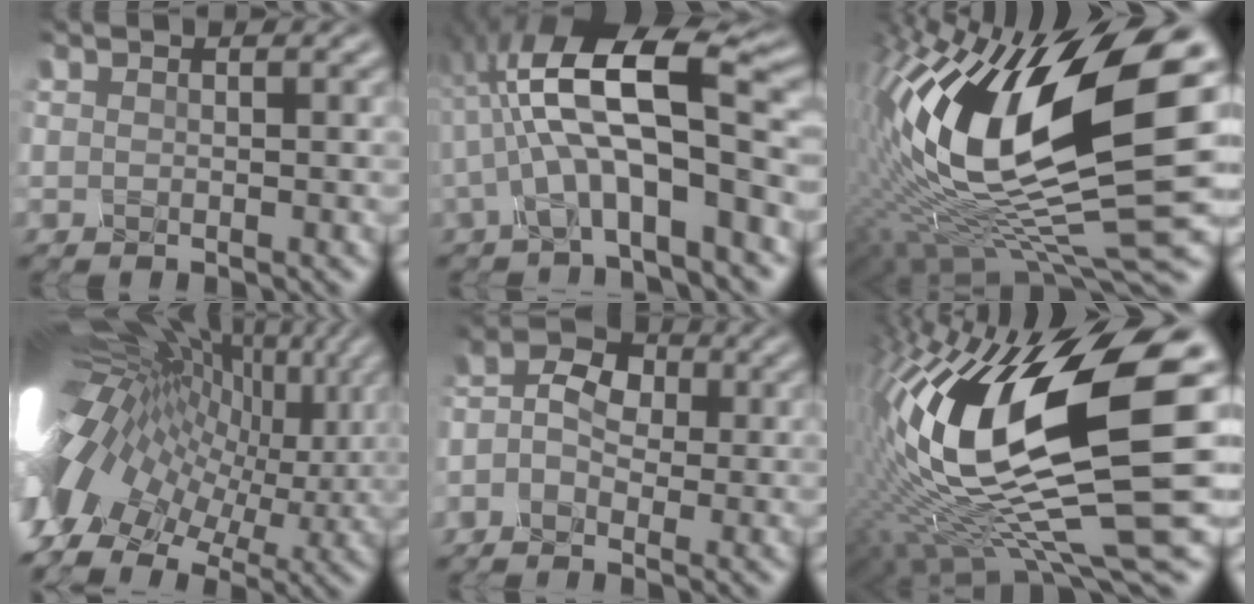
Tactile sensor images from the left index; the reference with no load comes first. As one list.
[{"total": 9.0, "force": [-2.0, 2.5, 8.4], "torque": [-0.161, 0.018, -0.021]}, {"total": 15.6, "force": [1.4, 5.3, 14.6], "torque": [-0.299, -0.005, 0.042]}, {"total": 14.2, "force": [0.7, 8.7, 11.3], "torque": [-0.237, -0.001, 0.040]}, {"total": 2.9, "force": [-1.7, 1.9, 1.4], "torque": [-0.038, 0.003, -0.021]}, {"total": 15.5, "force": [0.0, 4.2, 15.0], "torque": [-0.308, -0.010, 0.020]}]